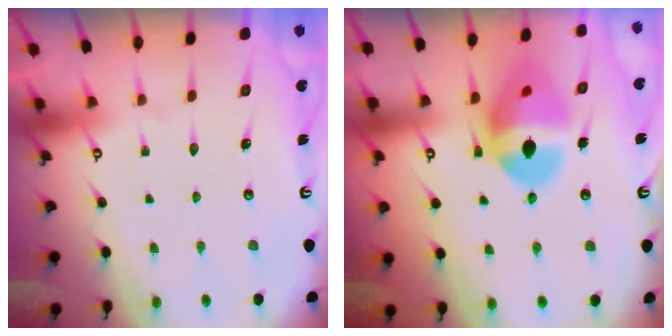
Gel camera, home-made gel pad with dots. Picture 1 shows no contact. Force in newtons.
{"total": 14.8, "press": 14.7, "slide": 1.4}